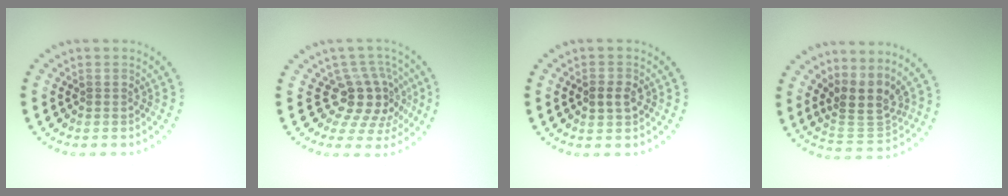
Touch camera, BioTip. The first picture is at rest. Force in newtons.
{"total": 4.4, "press": 3.3, "slide": 3.0}
{"total": 2.0, "press": 2.0, "slide": 0.0}
{"total": 3.5, "press": 2.6, "slide": 2.3}